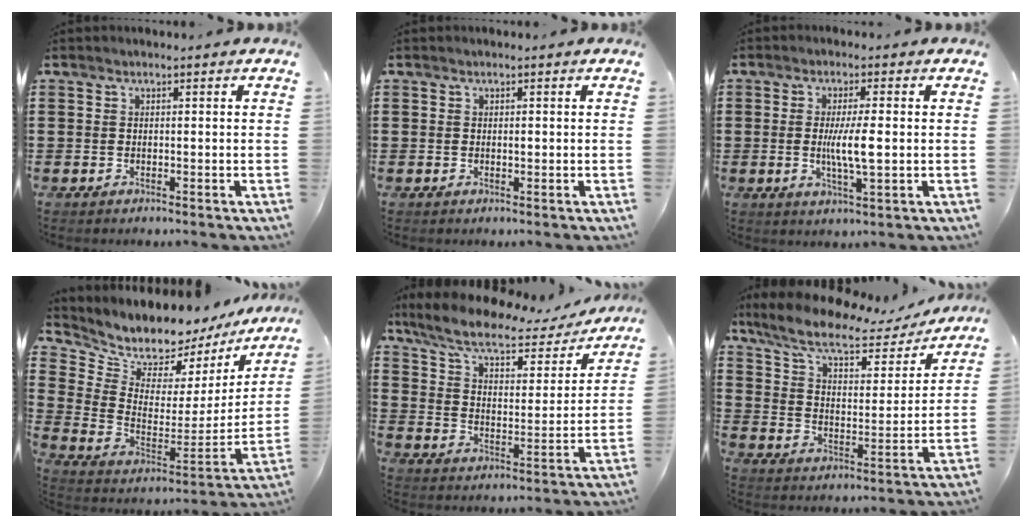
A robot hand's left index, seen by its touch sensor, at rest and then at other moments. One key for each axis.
{"total": 0.6, "fx": 0.1, "fy": 0.3, "fz": 0.6, "tx": -0.012, "ty": 0.000, "tz": 0.001}
{"total": 5.8, "fx": -0.1, "fy": 0.9, "fz": 5.7, "tx": -0.109, "ty": -0.003, "tz": -0.007}
{"total": 6.5, "fx": 6.1, "fy": 2.1, "fz": 0.0, "tx": -0.049, "ty": -0.061, "tz": 0.106}
{"total": 8.4, "fx": 6.4, "fy": 2.1, "fz": 5.0, "tx": -0.120, "ty": -0.025, "tz": 0.108}
{"total": 9.4, "fx": 7.2, "fy": 2.5, "fz": 5.5, "tx": -0.132, "ty": -0.026, "tz": 0.123}